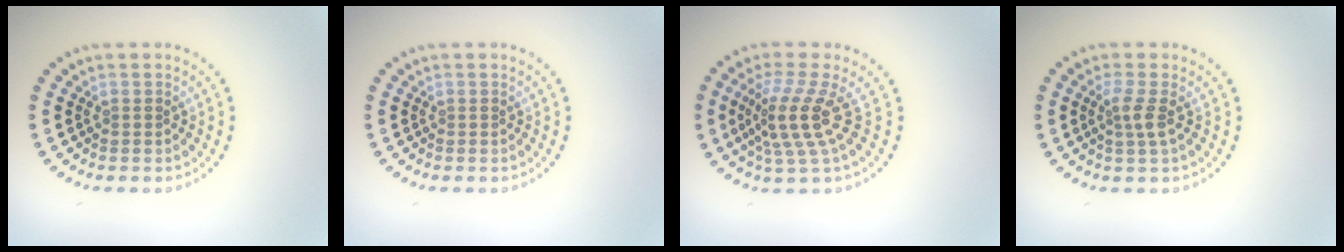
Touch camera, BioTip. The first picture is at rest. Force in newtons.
{"total": 0.0}
{"total": 4.1, "press": 2.8, "slide": 3.0}
{"total": 1.9, "press": 1.4, "slide": 1.4}